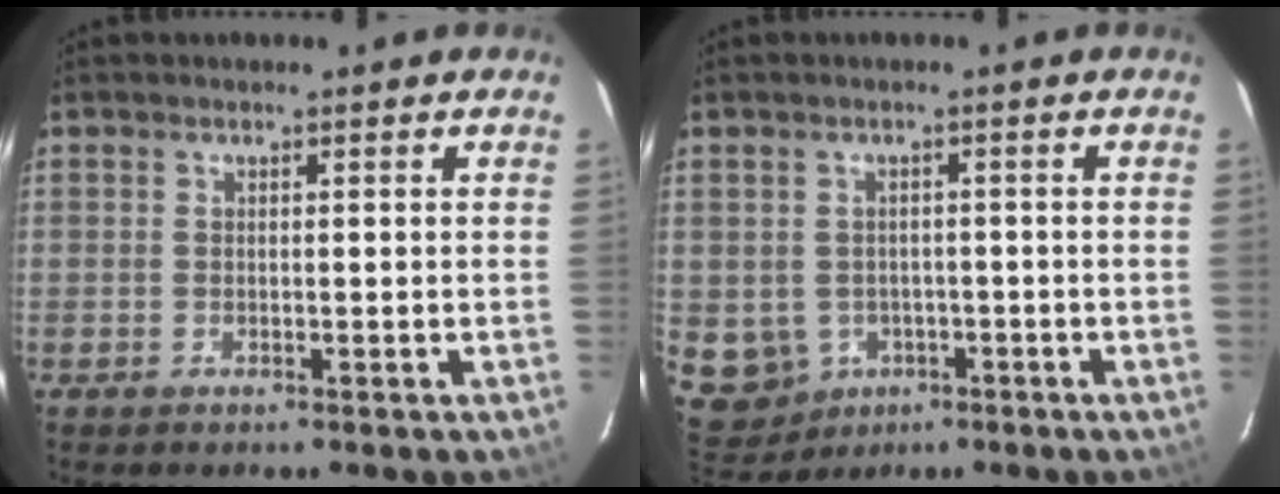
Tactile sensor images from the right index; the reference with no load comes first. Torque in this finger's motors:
{"motor_torque": [-0.08, -0.08, -0.84, -0.21]}